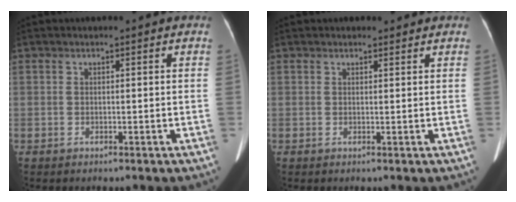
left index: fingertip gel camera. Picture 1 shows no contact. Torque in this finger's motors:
{"motor_torque": [0.08, -0.25, 0.00, 0.01]}